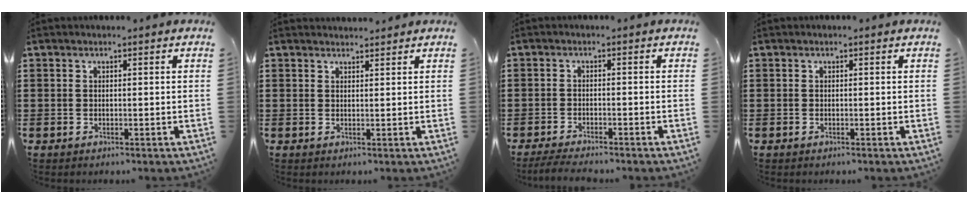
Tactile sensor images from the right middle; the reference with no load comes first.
{"total": 1.4, "force": [1.4, 0.2, 0.1], "torque": [0.003, -0.003, 0.025]}
{"total": 2.7, "force": [-2.6, 0.1, 0.7], "torque": [-0.020, 0.000, -0.056]}
{"total": 0.0}